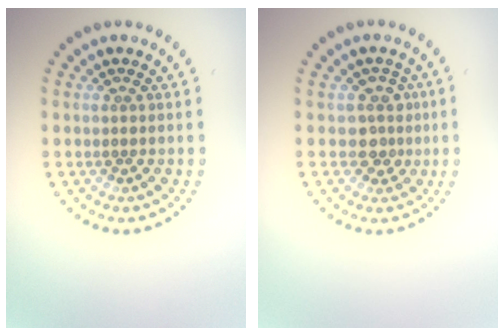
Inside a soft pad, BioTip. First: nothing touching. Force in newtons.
{"total": 2.3, "press": 1.9, "slide": 1.3}